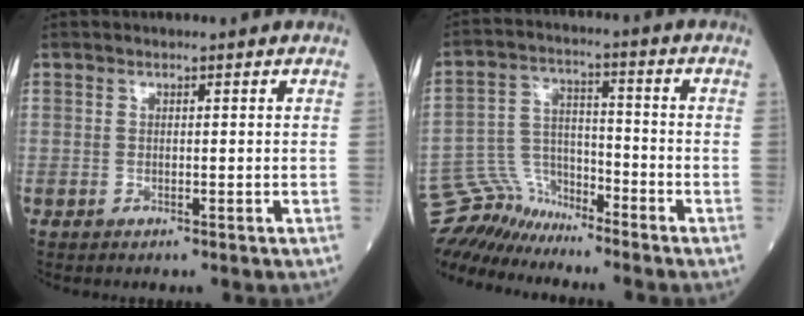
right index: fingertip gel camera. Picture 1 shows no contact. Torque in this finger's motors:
{"motor_torque": [-0.04, 0.32, -0.22, -0.06]}